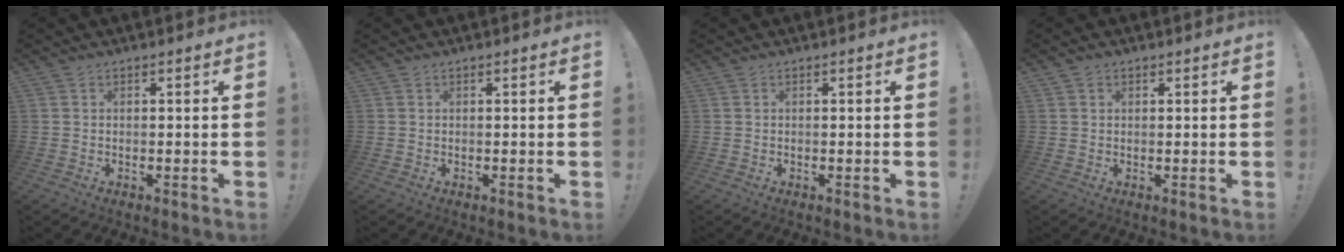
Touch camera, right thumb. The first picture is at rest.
{"total": 0.0}
{"total": 0.0}
{"total": 0.9, "force": [0.5, 0.7, 0.1], "torque": [0.007, -0.002, 0.009]}